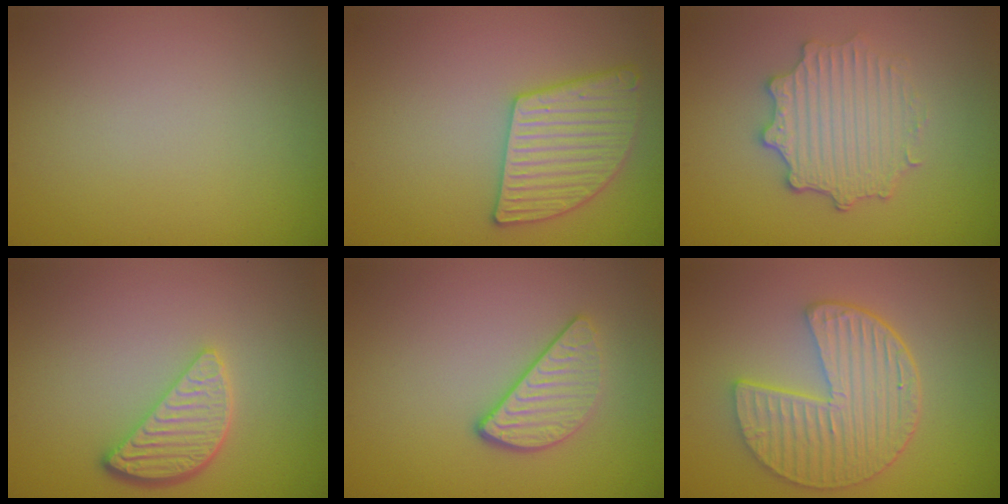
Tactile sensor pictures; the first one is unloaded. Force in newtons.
{"total": 4.3, "press": 4.0, "slide": 1.5}
{"total": 4.4, "press": 3.6, "slide": 2.6}
{"total": 3.6, "press": 3.0, "slide": 2.0}
{"total": 3.0, "press": 2.5, "slide": 1.6}
{"total": 6.3, "press": 4.7, "slide": 4.2}